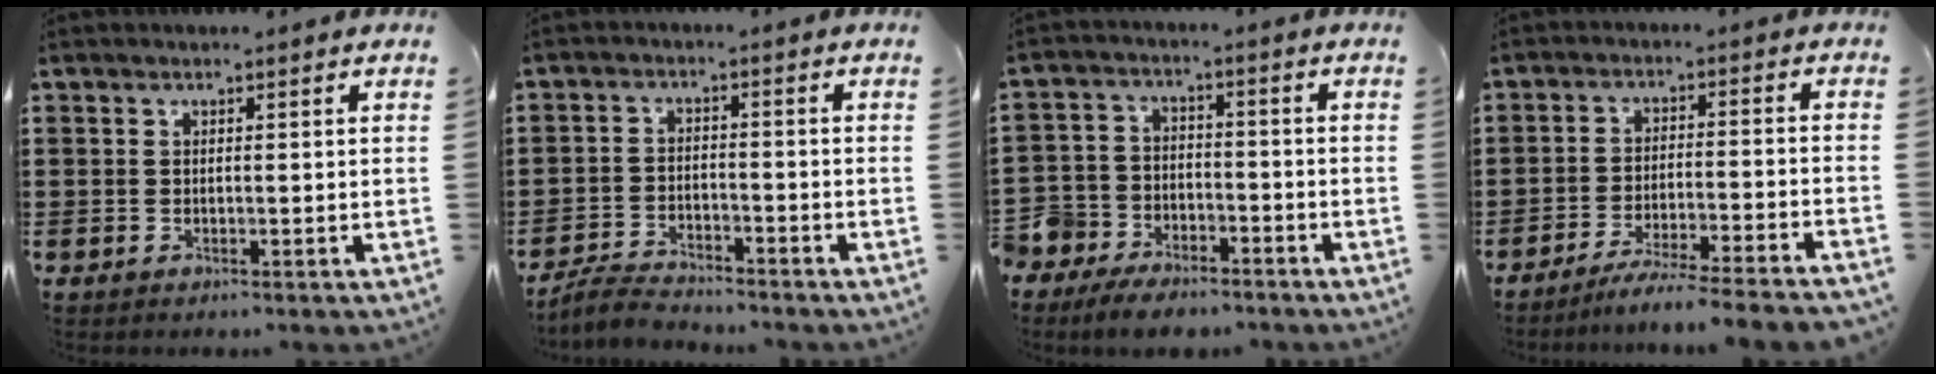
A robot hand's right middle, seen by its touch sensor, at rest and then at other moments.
{"total": 4.0, "force": [-3.8, 0.6, 0.8], "torque": [-0.023, 0.005, -0.082]}
{"total": 6.3, "force": [-5.8, 2.4, 0.3], "torque": [-0.017, 0.020, -0.121]}
{"total": 5.4, "force": [-5.0, -0.8, 1.9], "torque": [-0.034, -0.017, -0.100]}